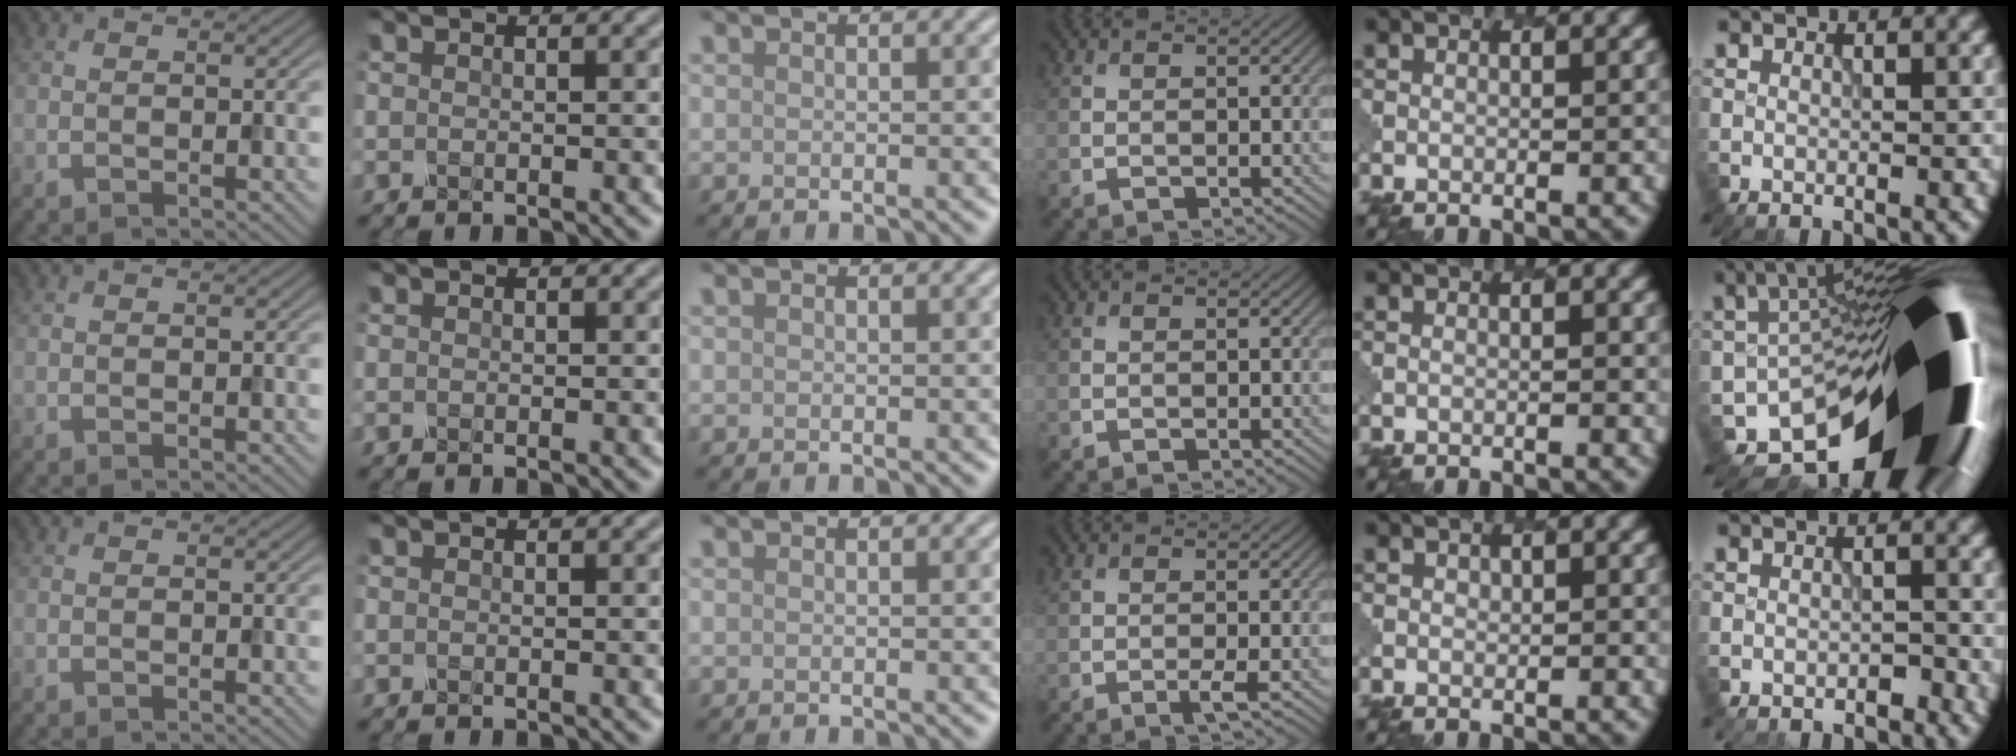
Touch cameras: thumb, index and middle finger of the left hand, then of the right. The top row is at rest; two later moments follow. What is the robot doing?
{"motion": "dispense", "object": "spray bottle"}